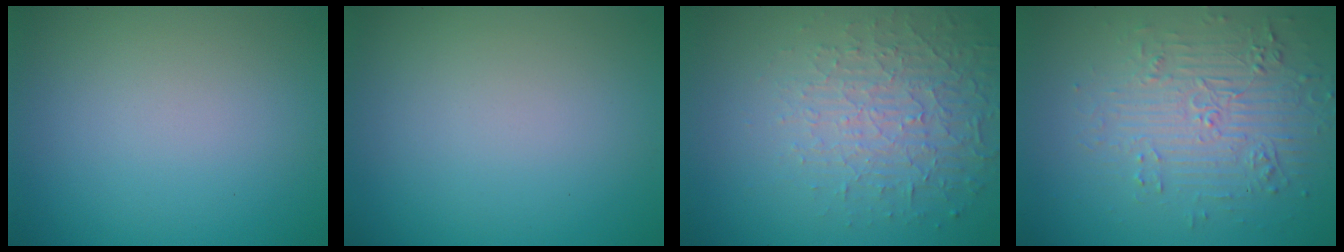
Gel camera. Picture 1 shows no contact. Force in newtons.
{"total": 0.0}
{"total": 4.9, "press": 3.2, "slide": 3.7}
{"total": 4.2, "press": 3.7, "slide": 2.0}